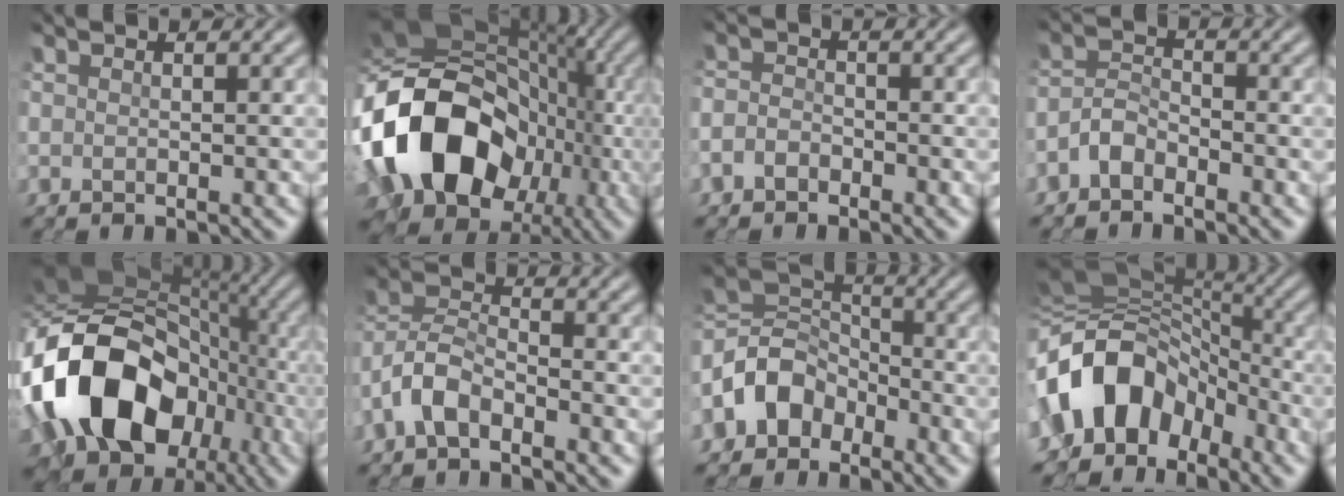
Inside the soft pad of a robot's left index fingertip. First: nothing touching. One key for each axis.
{"total": 17.5, "fx": -3.4, "fy": 13.2, "fz": 10.9, "tx": -0.224, "ty": -0.007, "tz": -0.052}
{"total": 1.7, "fx": -1.3, "fy": 0.9, "fz": 0.6, "tx": -0.014, "ty": 0.008, "tz": -0.032}
{"total": 2.1, "fx": -1.7, "fy": 0.8, "fz": 1.0, "tx": -0.024, "ty": 0.014, "tz": -0.040}
{"total": 15.5, "fx": -3.9, "fy": 11.4, "fz": 9.7, "tx": -0.177, "ty": -0.004, "tz": -0.062}
{"total": 3.9, "fx": -2.6, "fy": 1.7, "fz": 2.3, "tx": -0.055, "ty": 0.014, "tz": -0.060}
{"total": 5.2, "fx": -2.9, "fy": 3.8, "fz": 2.2, "tx": -0.038, "ty": 0.014, "tz": -0.065}
{"total": 12.1, "fx": -4.5, "fy": 8.7, "fz": 7.1, "tx": -0.126, "ty": 0.011, "tz": -0.089}